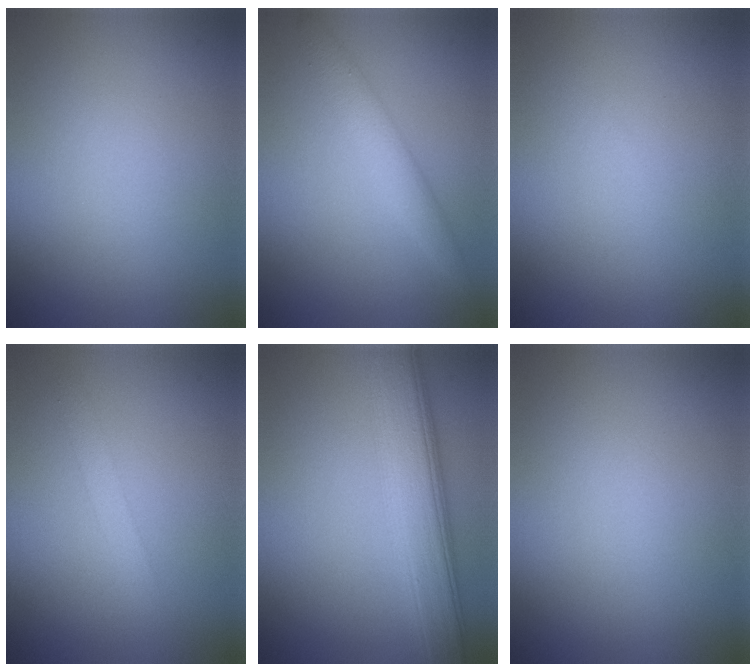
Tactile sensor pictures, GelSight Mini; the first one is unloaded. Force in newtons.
{"total": 2.8, "press": 2.8, "slide": 0.1}
{"total": 0.0}
{"total": 1.3, "press": 1.3, "slide": 0.1}
{"total": 7.4, "press": 7.4, "slide": 0.2}
{"total": 0.0}